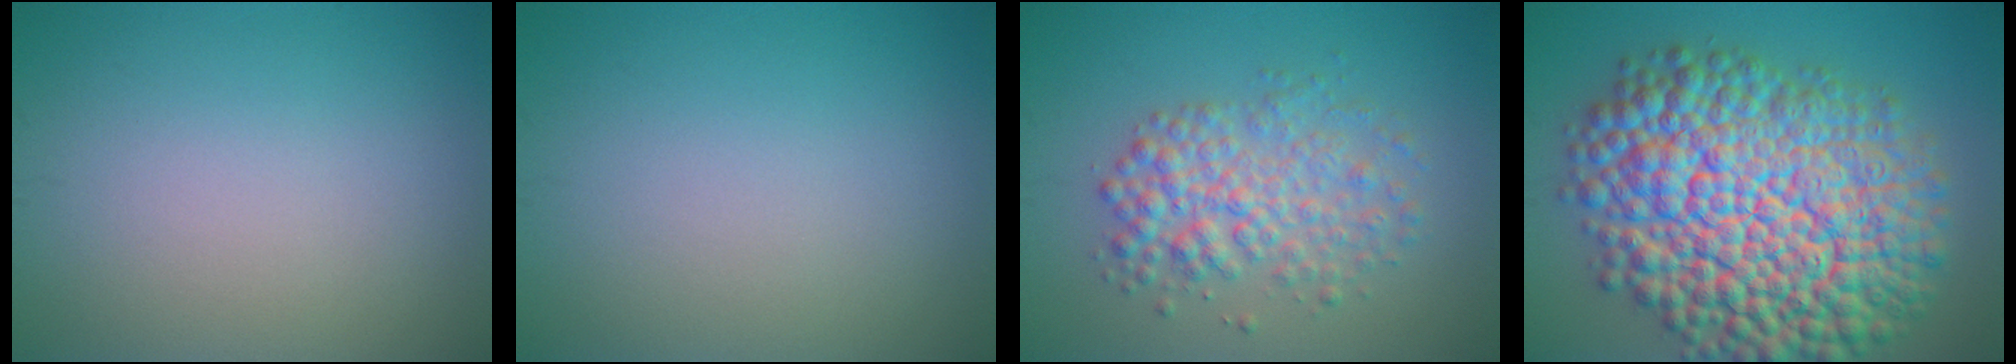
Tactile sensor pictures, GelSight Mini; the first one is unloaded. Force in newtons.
{"total": 0.0}
{"total": 4.4, "press": 4.4, "slide": 0.1}
{"total": 17.5, "press": 17.5, "slide": 0.6}